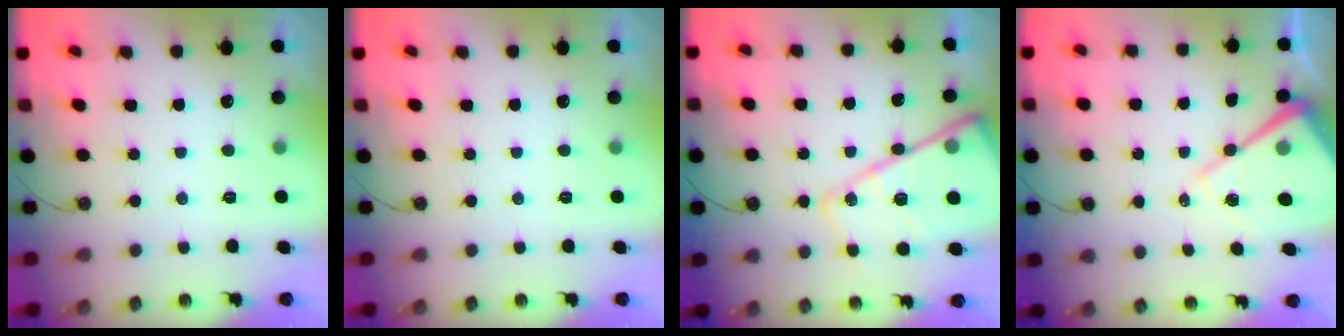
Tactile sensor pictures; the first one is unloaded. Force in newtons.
{"total": 0.0}
{"total": 22.4, "press": 22.3, "slide": 2.4}
{"total": 13.4, "press": 13.4, "slide": 1.5}